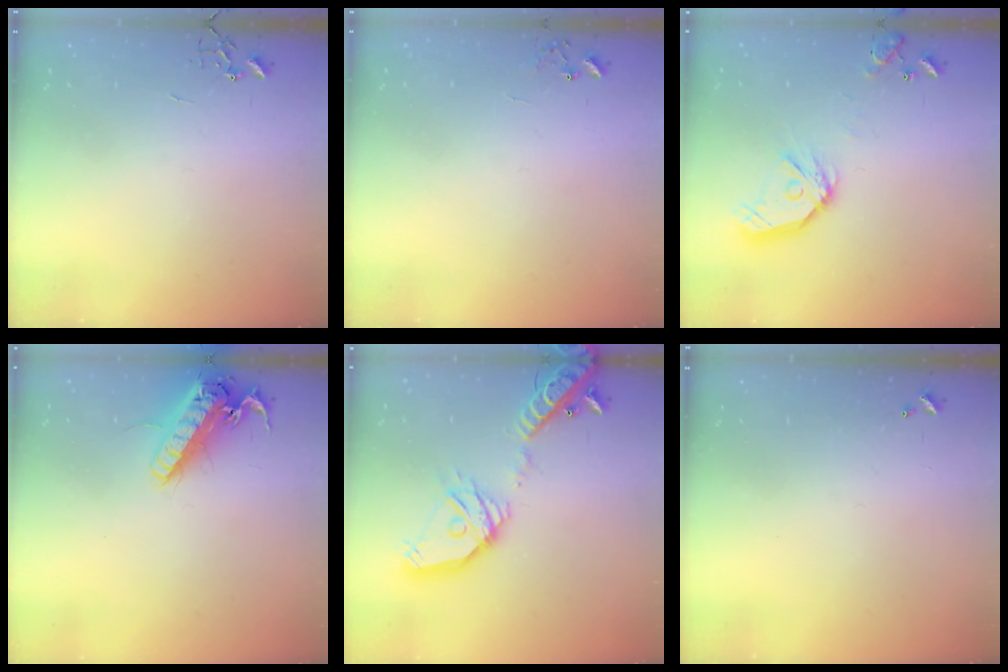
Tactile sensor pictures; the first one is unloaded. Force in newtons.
{"total": 6.5, "press": 6.5, "slide": 0.5}
{"total": 15.3, "press": 15.1, "slide": 2.1}
{"total": 17.4, "press": 17.1, "slide": 3.3}
{"total": 21.9, "press": 21.6, "slide": 3.8}
{"total": 0.0}